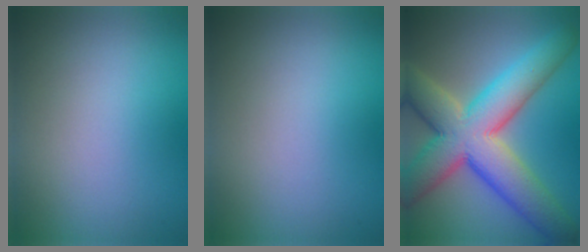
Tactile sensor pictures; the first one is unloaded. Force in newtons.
{"total": 0.0}
{"total": 12.1, "press": 12.1, "slide": 0.8}